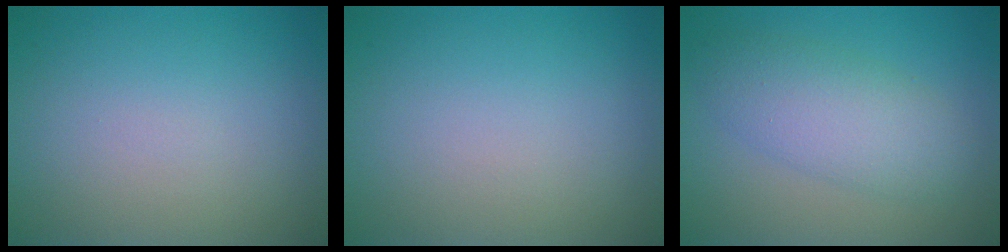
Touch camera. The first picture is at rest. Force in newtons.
{"total": 0.0}
{"total": 4.8, "press": 4.8, "slide": 0.0}